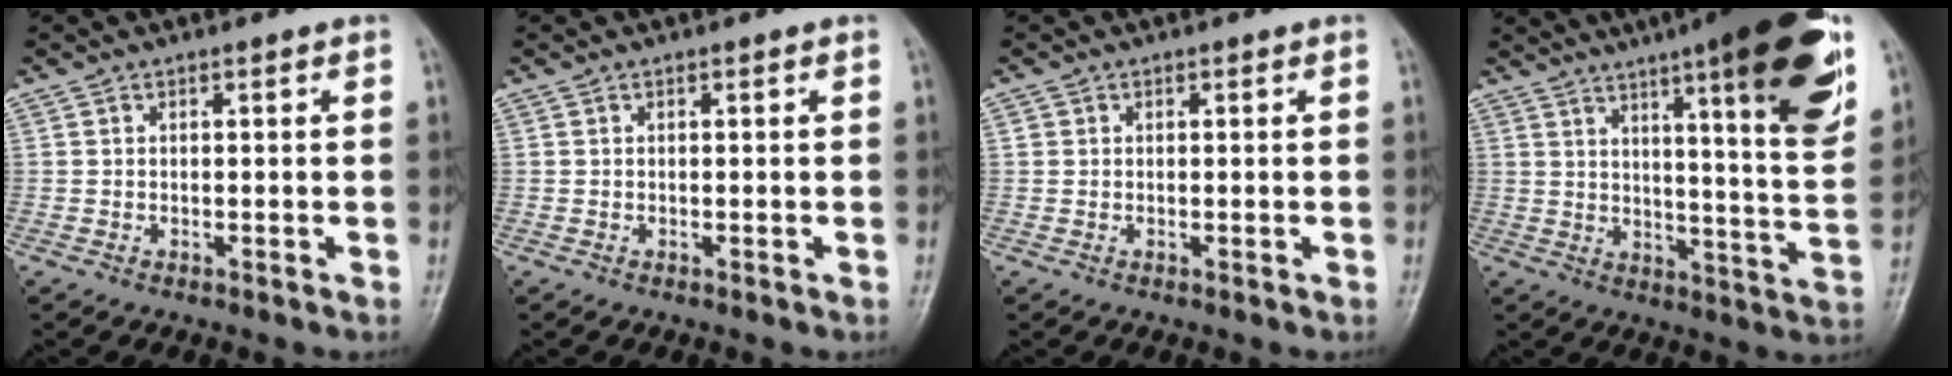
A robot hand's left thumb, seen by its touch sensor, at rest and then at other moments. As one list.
[{"total": 0.0}, {"total": 0.7, "force": [0.1, 0.6, 0.1], "torque": [0.003, 0.002, 0.003]}, {"total": 22.7, "force": [12.4, 3.9, 18.6], "torque": [-0.243, -0.043, 0.171]}]